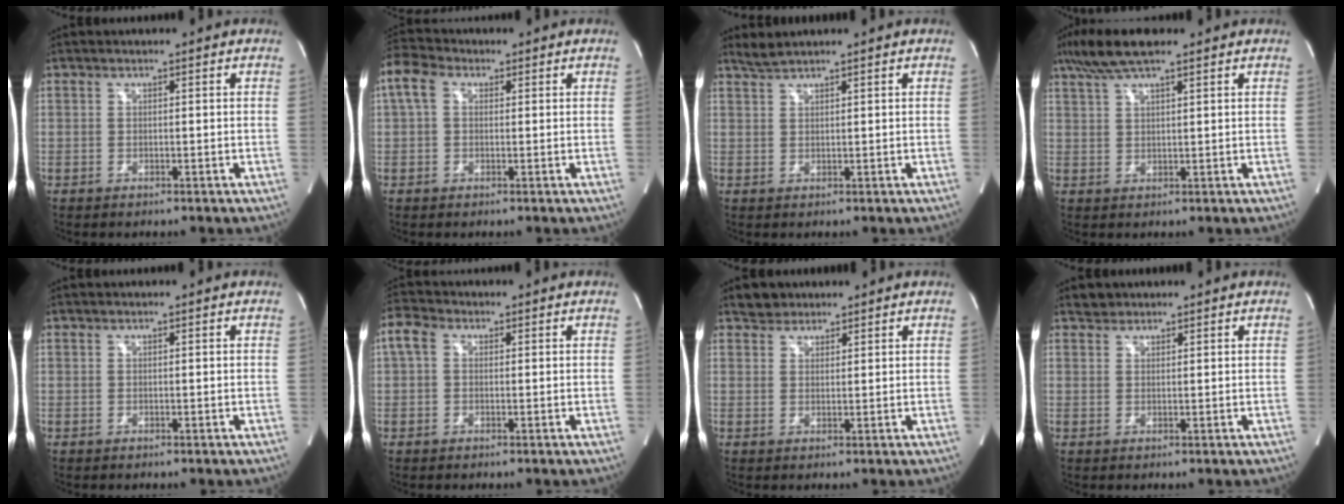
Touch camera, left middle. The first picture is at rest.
{"total": 5.9, "force": [1.9, 4.0, 3.9], "torque": [-0.105, 0.036, 0.034]}
{"total": 1.9, "force": [1.8, -0.4, 0.4], "torque": [-0.011, 0.009, 0.041]}
{"total": 7.7, "force": [5.6, 1.3, 5.1], "torque": [-0.102, 0.029, 0.101]}
{"total": 0.0}
{"total": 3.7, "force": [0.9, 2.6, 2.5], "torque": [-0.068, 0.025, 0.016]}
{"total": 2.5, "force": [2.0, 1.5, 0.0], "torque": [-0.001, 0.012, 0.031]}
{"total": 1.4, "force": [1.2, 0.7, -0.1], "torque": [0.003, 0.007, 0.019]}